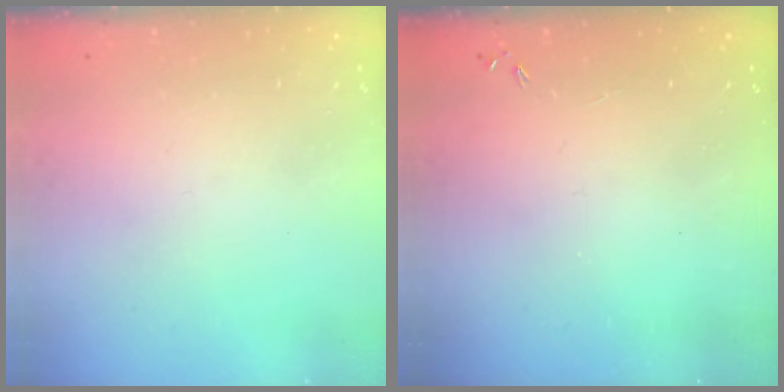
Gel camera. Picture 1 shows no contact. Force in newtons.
{"total": 0.0}